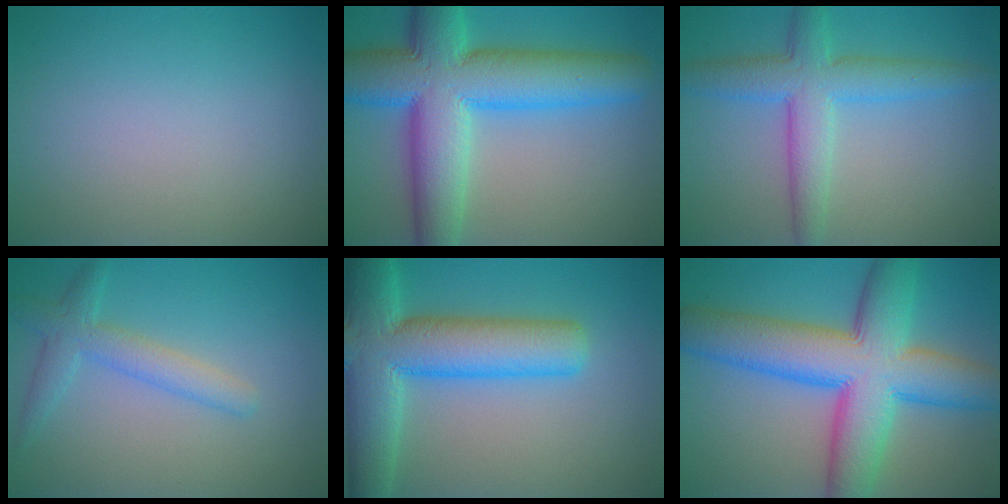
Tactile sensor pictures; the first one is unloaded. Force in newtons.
{"total": 12.6, "press": 12.6, "slide": 0.2}
{"total": 5.5, "press": 5.5, "slide": 0.0}
{"total": 3.1, "press": 3.1, "slide": 0.2}
{"total": 10.7, "press": 10.7, "slide": 0.5}
{"total": 12.2, "press": 12.2, "slide": 0.2}